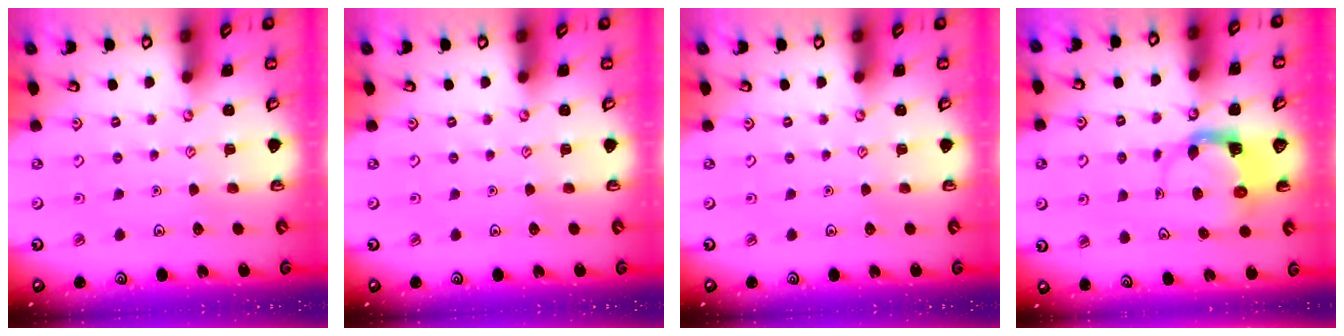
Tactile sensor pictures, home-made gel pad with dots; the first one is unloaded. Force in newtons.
{"total": 0.0}
{"total": 0.0}
{"total": 4.0, "press": 3.9, "slide": 0.6}